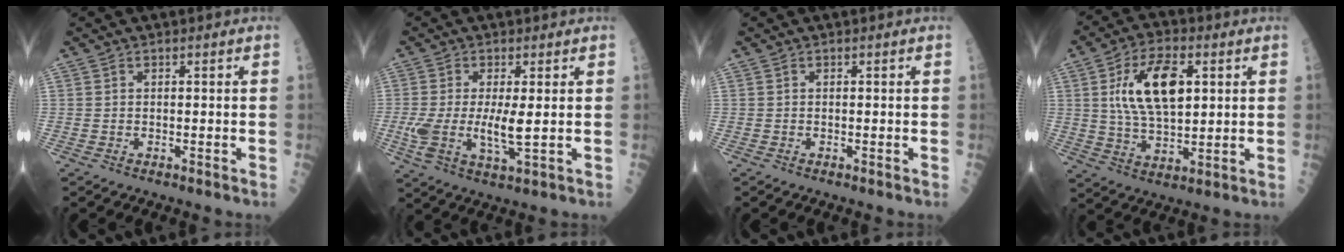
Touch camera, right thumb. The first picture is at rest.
{"total": 8.1, "force": [0.0, 2.4, 7.8], "torque": [-0.175, -0.016, 0.002]}
{"total": 0.0}
{"total": 14.0, "force": [3.4, 6.8, 11.8], "torque": [-0.203, -0.006, 0.065]}